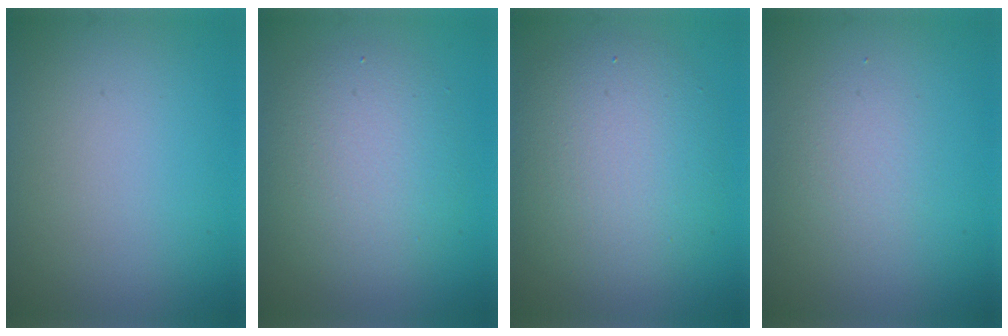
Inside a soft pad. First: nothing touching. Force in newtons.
{"total": 5.0, "press": 5.0, "slide": 0.3}
{"total": 6.6, "press": 6.6, "slide": 0.4}
{"total": 1.7, "press": 1.7, "slide": 0.0}